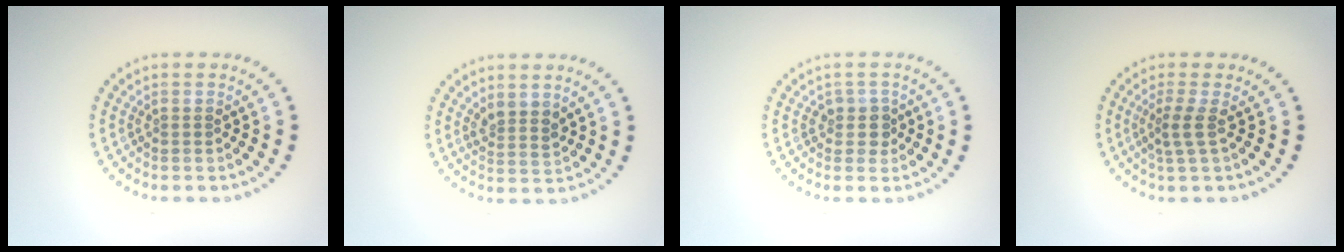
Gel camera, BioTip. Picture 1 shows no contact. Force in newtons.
{"total": 1.9, "press": 1.6, "slide": 1.1}
{"total": 1.8, "press": 1.5, "slide": 1.0}
{"total": 1.9, "press": 1.2, "slide": 1.4}